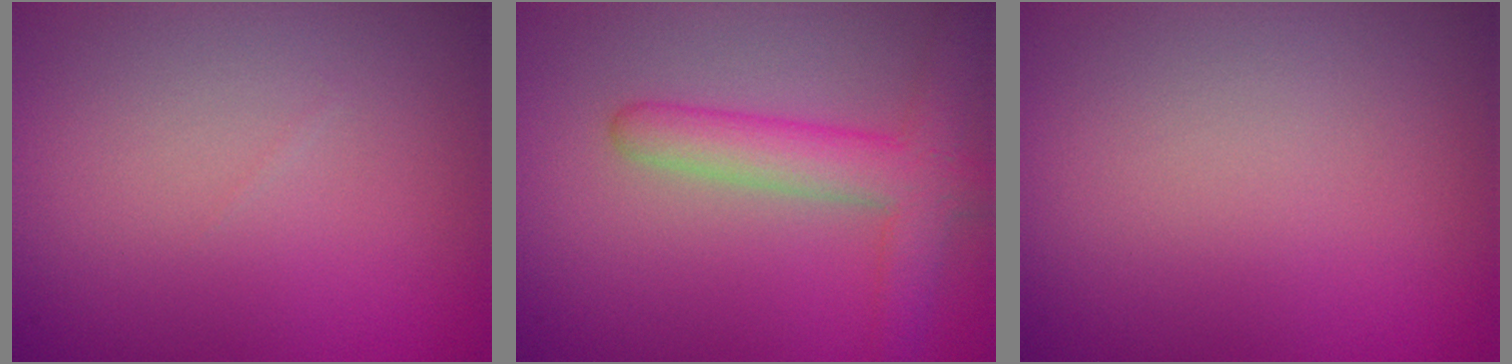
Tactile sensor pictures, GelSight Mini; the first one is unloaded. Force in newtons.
{"total": 4.7, "press": 4.7, "slide": 0.2}
{"total": 0.0}